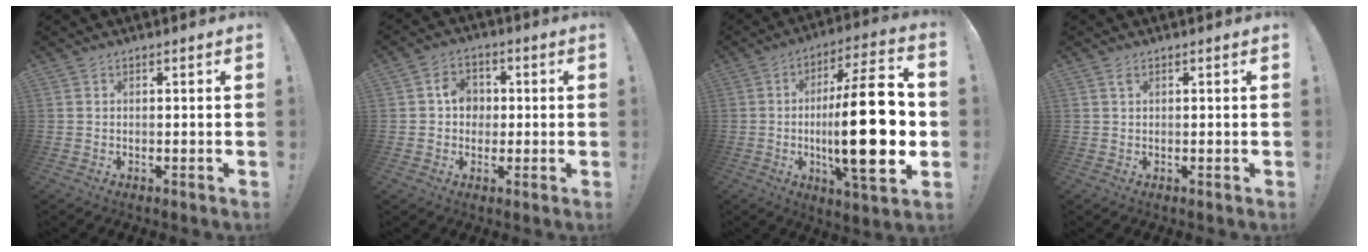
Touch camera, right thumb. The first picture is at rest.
{"total": 6.9, "force": [0.5, 6.1, 3.2], "torque": [-0.055, 0.015, 0.013]}
{"total": 26.2, "force": [-2.3, 6.2, 25.4], "torque": [-0.424, -0.011, -0.042]}
{"total": 1.1, "force": [0.5, 0.5, 0.8], "torque": [-0.017, 0.003, 0.009]}